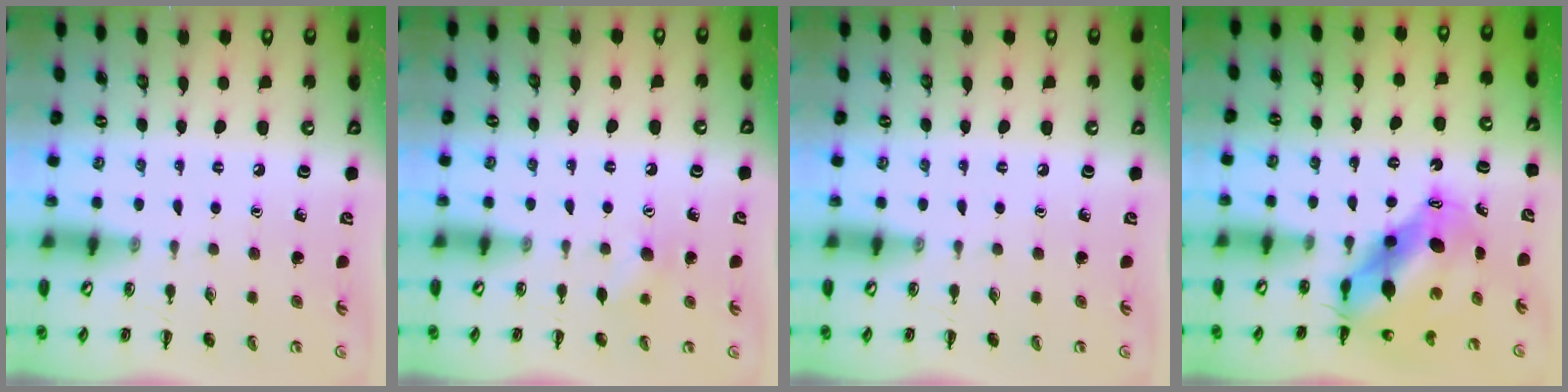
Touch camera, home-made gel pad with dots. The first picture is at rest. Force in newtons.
{"total": 6.1, "press": 5.9, "slide": 1.3}
{"total": 0.0}
{"total": 10.1, "press": 9.8, "slide": 2.6}